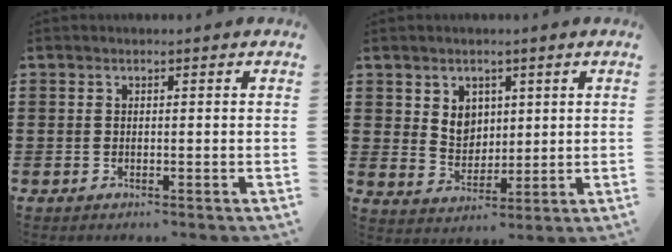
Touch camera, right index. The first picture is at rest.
{"total": 4.5, "force": [2.5, 3.6, 1.2], "torque": [-0.033, 0.006, 0.044]}